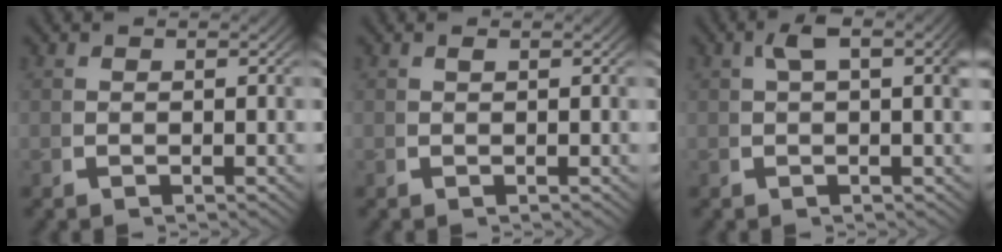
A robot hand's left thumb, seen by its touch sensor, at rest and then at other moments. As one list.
[{"total": 0.0}, {"total": 3.7, "force": [1.0, 1.3, 3.3], "torque": [-0.051, 0.004, 0.014]}]